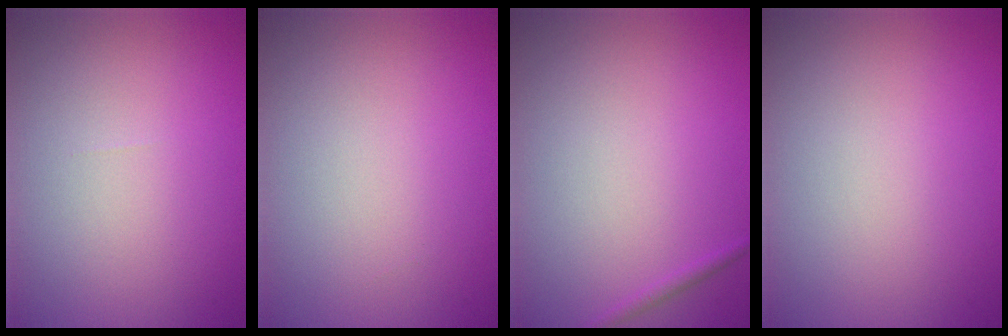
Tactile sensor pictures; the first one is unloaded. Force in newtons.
{"total": 0.0}
{"total": 0.6, "press": 0.6, "slide": 0.1}
{"total": 0.0}